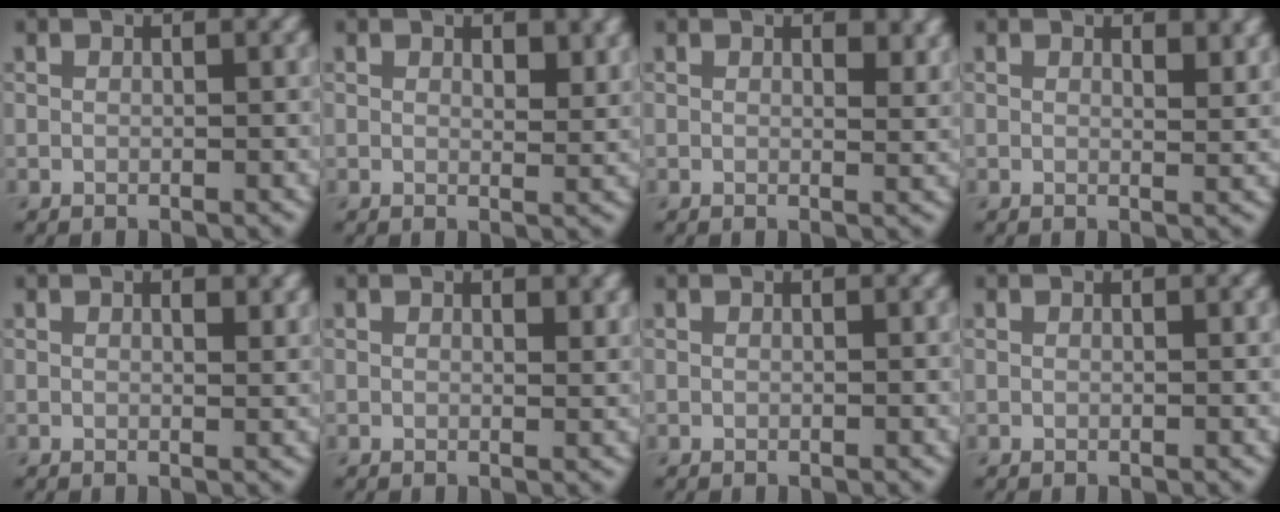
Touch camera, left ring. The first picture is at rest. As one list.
[{"total": 2.1, "force": [1.1, 0.9, 1.5], "torque": [-0.017, -0.006, 0.021]}, {"total": 1.9, "force": [1.1, 0.8, 1.4], "torque": [-0.015, -0.005, 0.020]}, {"total": 2.0, "force": [1.3, 0.7, 1.4], "torque": [-0.016, -0.005, 0.023]}, {"total": 1.3, "force": [0.7, 0.4, 1.0], "torque": [-0.012, -0.002, 0.012]}, {"total": 1.2, "force": [0.7, 0.4, 0.9], "torque": [-0.010, -0.002, 0.012]}, {"total": 0.0}, {"total": 0.0}]